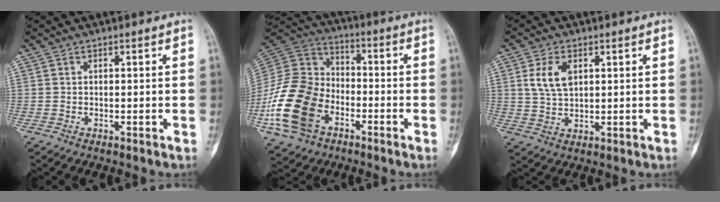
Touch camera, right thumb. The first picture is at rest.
{"total": 19.9, "force": [-7.5, 13.9, 12.1], "torque": [-0.236, 0.049, -0.142]}
{"total": 6.1, "force": [2.1, 3.5, 4.5], "torque": [-0.081, -0.003, 0.043]}